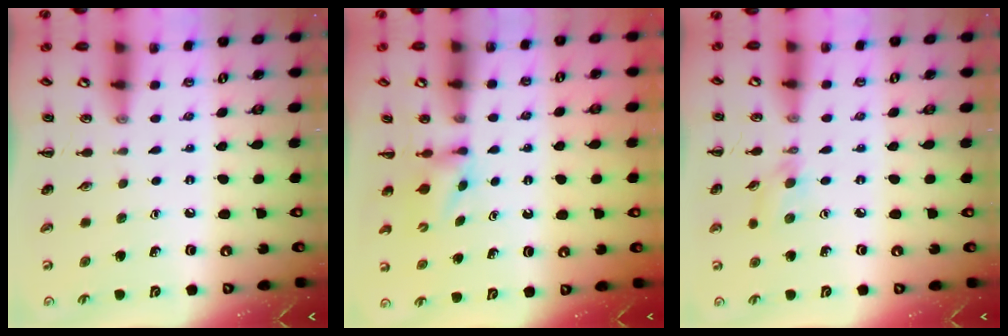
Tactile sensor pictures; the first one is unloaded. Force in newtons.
{"total": 3.6, "press": 3.3, "slide": 1.3}
{"total": 3.5, "press": 3.2, "slide": 1.4}